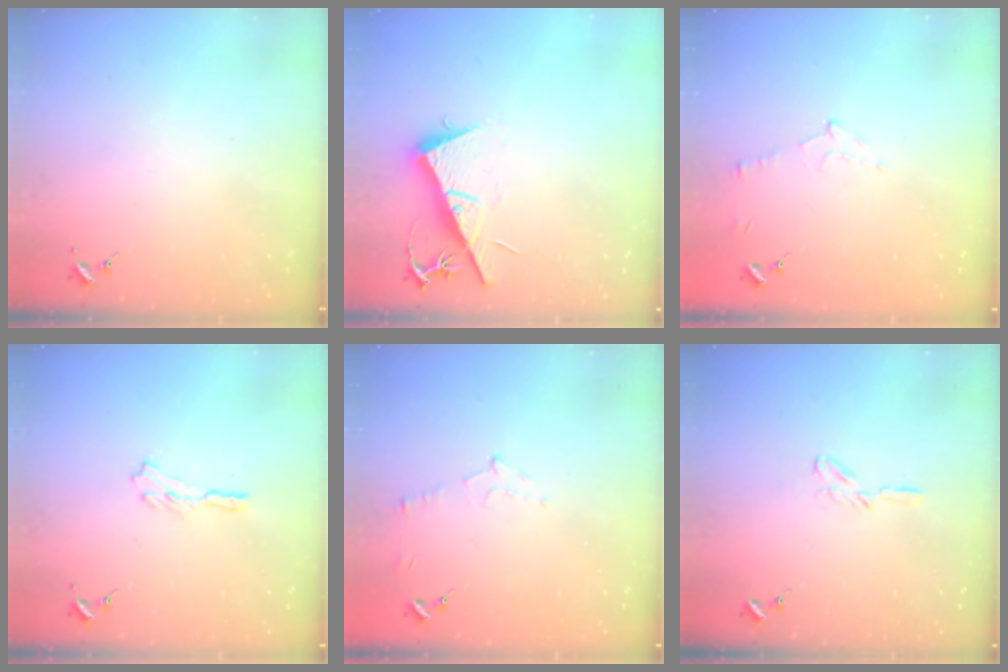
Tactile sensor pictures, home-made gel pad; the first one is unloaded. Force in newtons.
{"total": 12.5, "press": 12.5, "slide": 0.5}
{"total": 5.4, "press": 5.4, "slide": 0.7}
{"total": 3.8, "press": 3.8, "slide": 0.3}
{"total": 5.4, "press": 5.4, "slide": 0.7}
{"total": 3.8, "press": 3.8, "slide": 0.3}